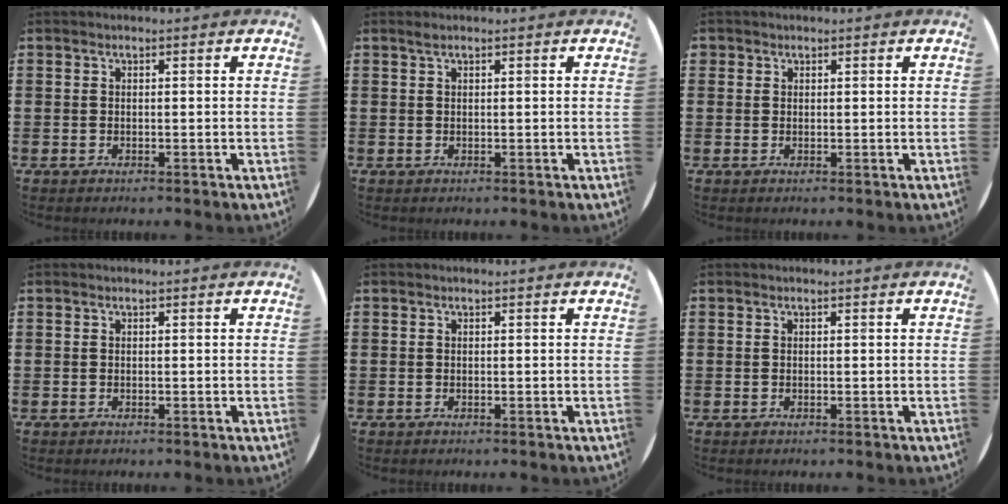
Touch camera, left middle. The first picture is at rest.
{"total": 0.5, "force": [0.4, 0.0, 0.4], "torque": [-0.007, 0.001, 0.007]}
{"total": 0.7, "force": [0.5, 0.4, 0.0], "torque": [0.000, 0.003, 0.011]}
{"total": 0.0}
{"total": 0.0}
{"total": 0.0}